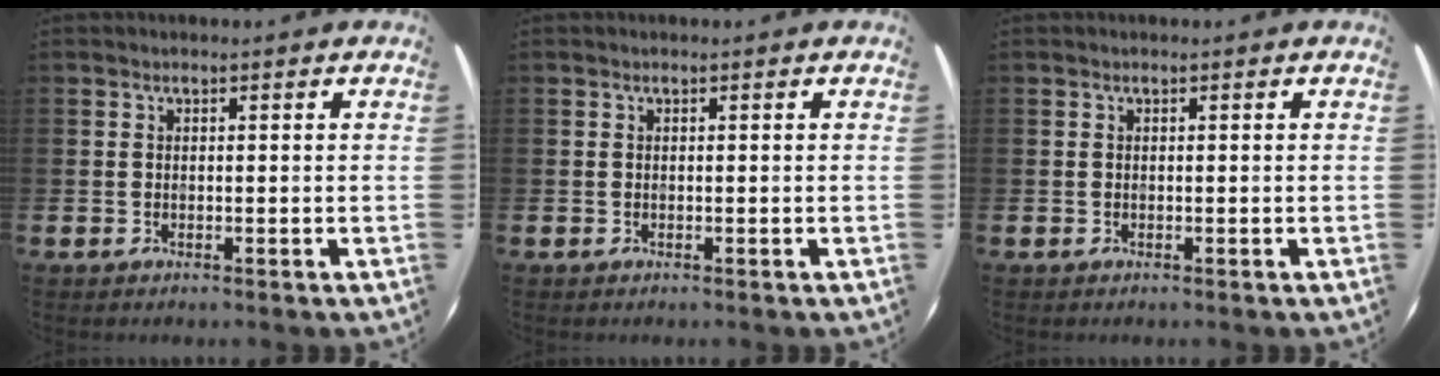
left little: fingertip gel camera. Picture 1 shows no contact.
{"total": 0.0}
{"total": 0.0}